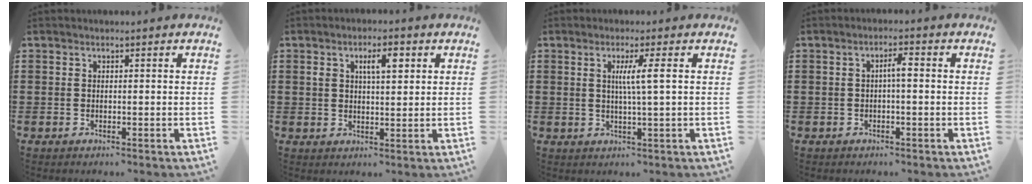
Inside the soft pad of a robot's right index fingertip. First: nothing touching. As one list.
[{"total": 4.7, "force": [1.8, 1.8, 3.9], "torque": [-0.067, 0.005, 0.025]}, {"total": 4.0, "force": [0.7, -0.5, 3.9], "torque": [-0.075, -0.003, 0.006]}, {"total": 2.3, "force": [-0.2, 0.4, 2.3], "torque": [-0.043, 0.004, -0.006]}]